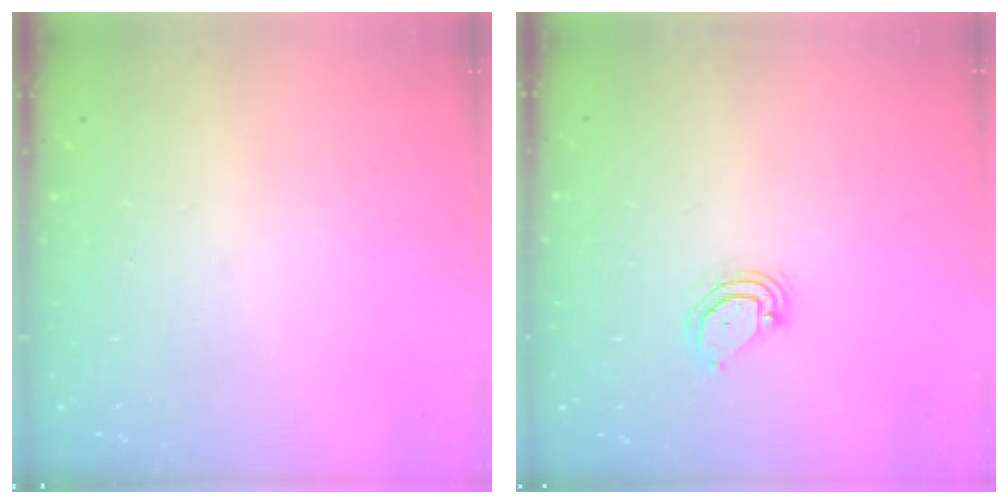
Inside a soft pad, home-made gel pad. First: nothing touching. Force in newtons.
{"total": 4.3, "press": 4.3, "slide": 0.3}